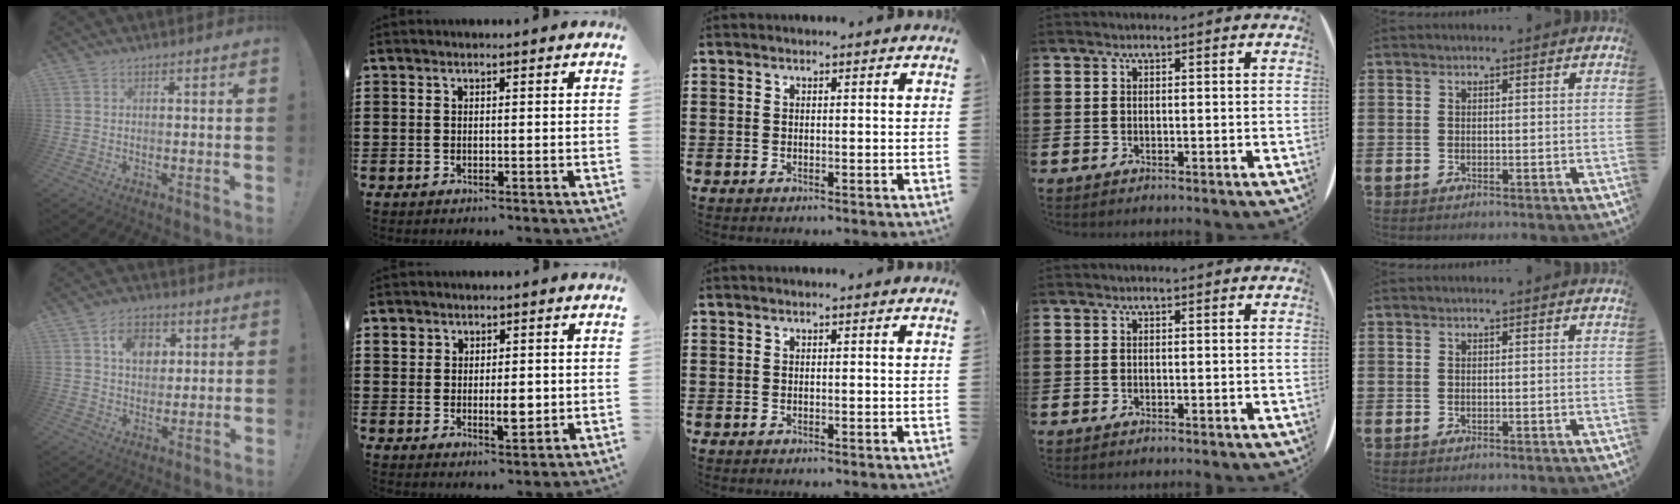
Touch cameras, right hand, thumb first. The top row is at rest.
{"thumb": {"total": 9.0, "force": [3.6, 6.8, 4.8], "torque": [-0.063, -0.007, 0.065]}, "index": {"total": 4.5, "force": [0.4, 3.0, 3.3], "torque": [-0.055, 0.005, 0.002]}}